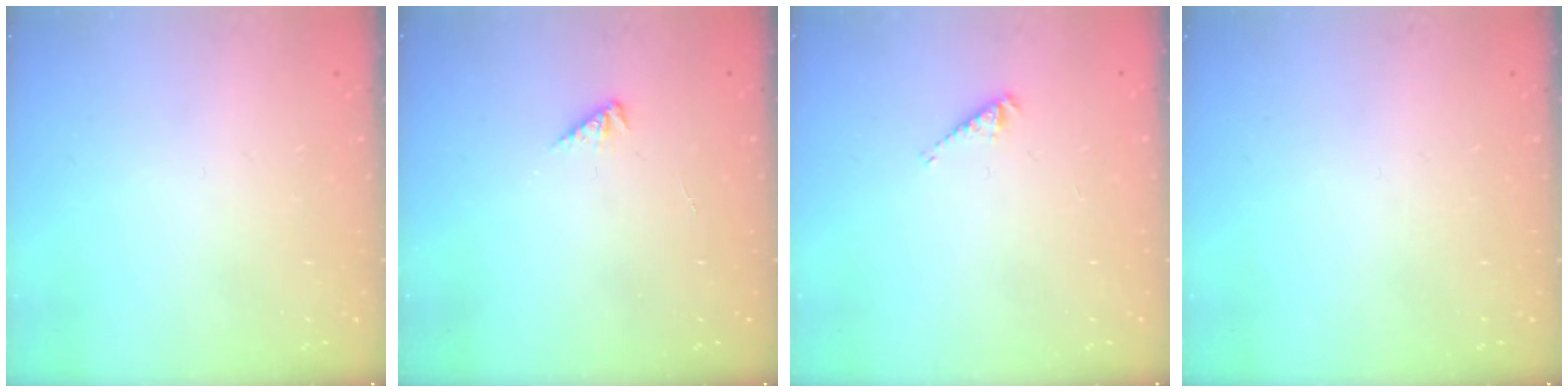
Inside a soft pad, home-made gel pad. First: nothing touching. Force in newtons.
{"total": 1.1, "press": 1.1, "slide": 0.3}
{"total": 2.9, "press": 2.9, "slide": 0.5}
{"total": 0.0}